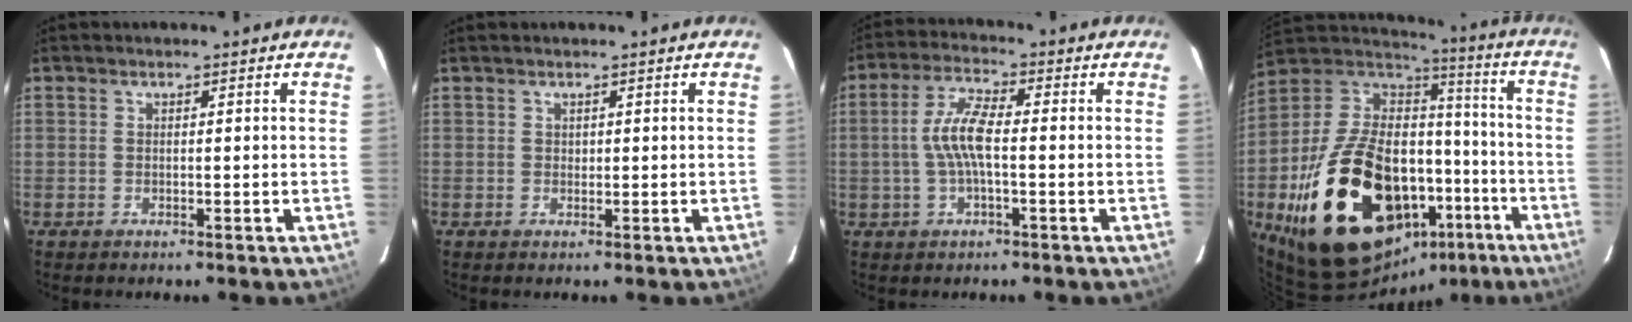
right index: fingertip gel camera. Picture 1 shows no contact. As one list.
[{"total": 0.8, "force": [0.6, -0.1, -0.6], "torque": [0.014, 0.000, 0.012]}, {"total": 7.1, "force": [-0.6, 1.8, 6.9], "torque": [-0.140, 0.011, -0.012]}, {"total": 32.4, "force": [-13.9, 18.6, 22.6], "torque": [-0.423, 0.016, -0.194]}]